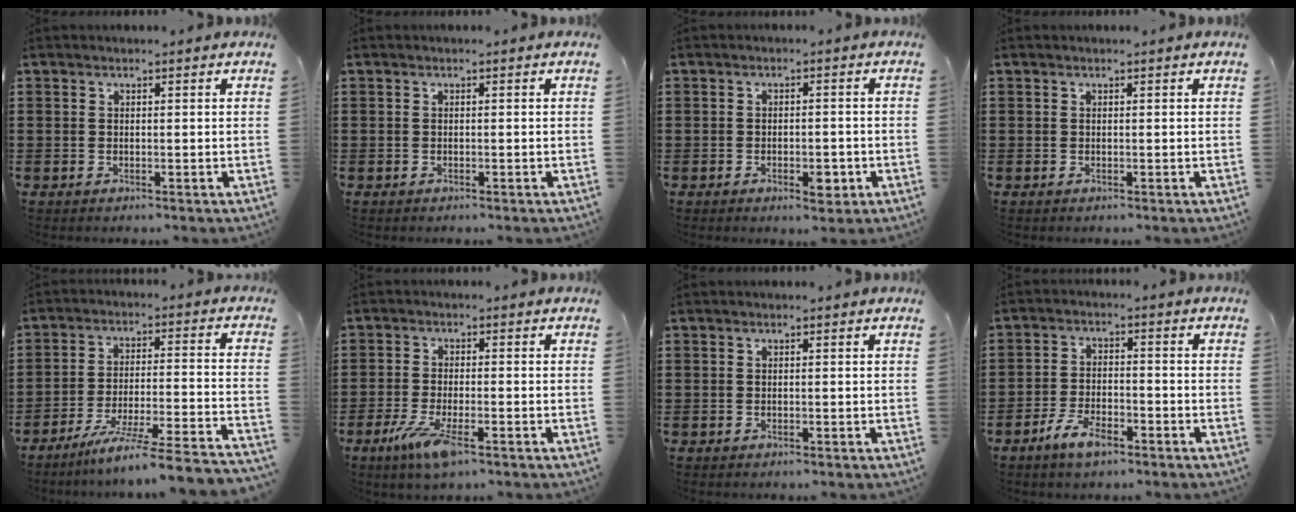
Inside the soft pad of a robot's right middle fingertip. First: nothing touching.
{"total": 0.0}
{"total": 3.0, "force": [-1.6, 1.3, 2.2], "torque": [-0.028, -0.002, -0.029]}
{"total": 0.0}
{"total": 8.3, "force": [-7.1, -0.9, 4.3], "torque": [-0.074, -0.015, -0.140]}
{"total": 5.7, "force": [-2.8, 1.2, 4.8], "torque": [-0.101, -0.013, -0.052]}
{"total": 0.0}
{"total": 5.4, "force": [-3.7, 1.8, 3.5], "torque": [-0.075, 0.004, -0.072]}